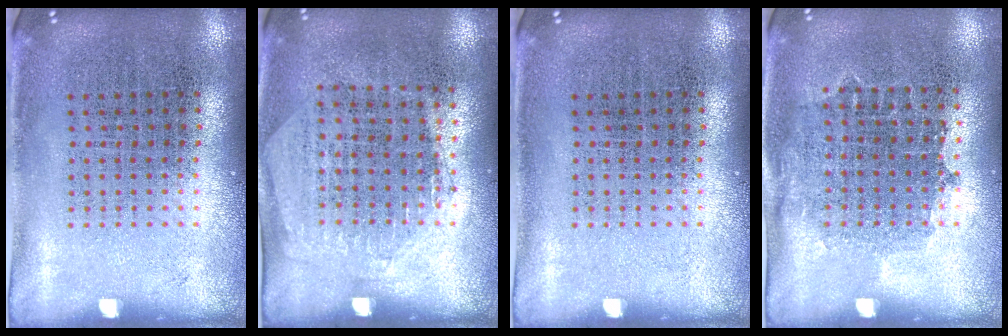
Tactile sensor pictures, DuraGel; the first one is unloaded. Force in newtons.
{"total": 1.3, "press": 1.2, "slide": 0.6}
{"total": 0.0}
{"total": 0.8, "press": 0.7, "slide": 0.4}